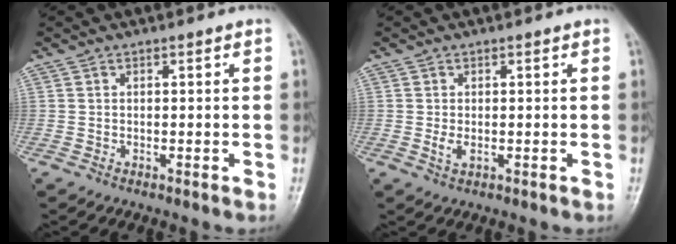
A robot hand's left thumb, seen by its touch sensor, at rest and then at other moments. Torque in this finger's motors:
{"motor_torque": [-0.12, 0.19, 0.43, 0.05, 0.00]}